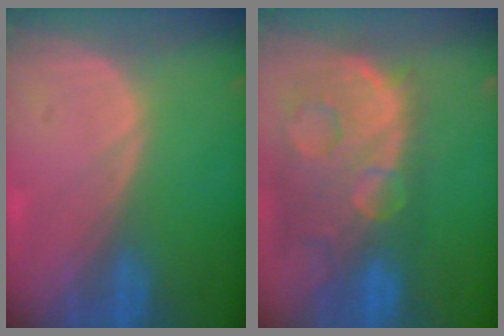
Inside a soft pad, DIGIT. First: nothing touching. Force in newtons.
{"total": 14.3, "press": 11.6, "slide": 8.4}